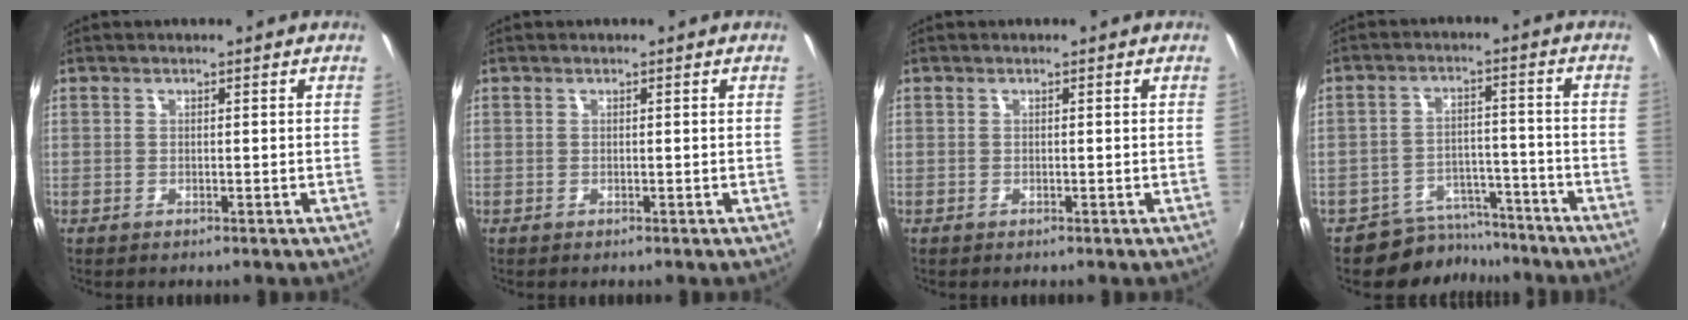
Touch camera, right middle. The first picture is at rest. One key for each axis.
{"total": 0.0}
{"total": 0.0}
{"total": 8.3, "fx": -7.3, "fy": 3.8, "fz": 0.2, "tx": -0.016, "ty": 0.024, "tz": -0.105}